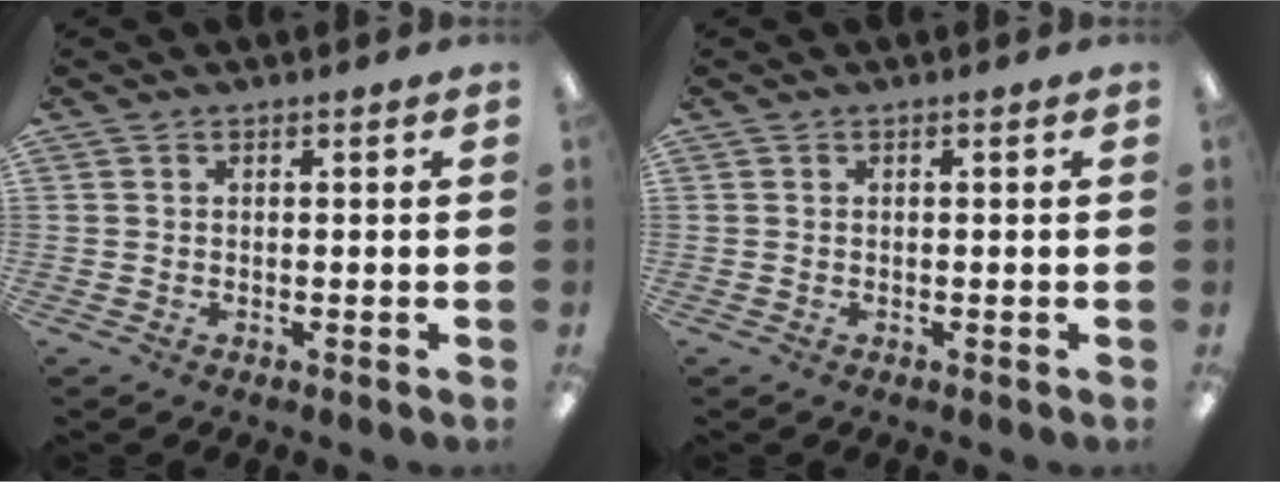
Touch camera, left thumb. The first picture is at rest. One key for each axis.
{"total": 0.0}